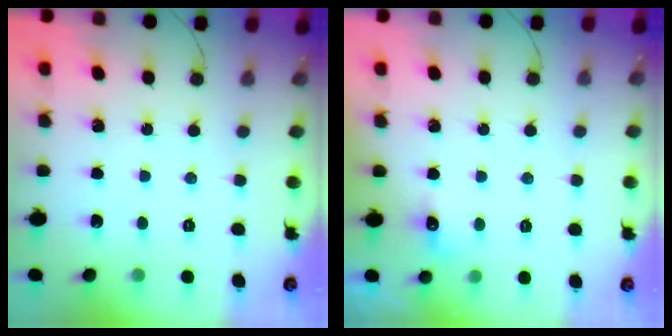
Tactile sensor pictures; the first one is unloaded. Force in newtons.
{"total": 3.9, "press": 3.7, "slide": 1.0}